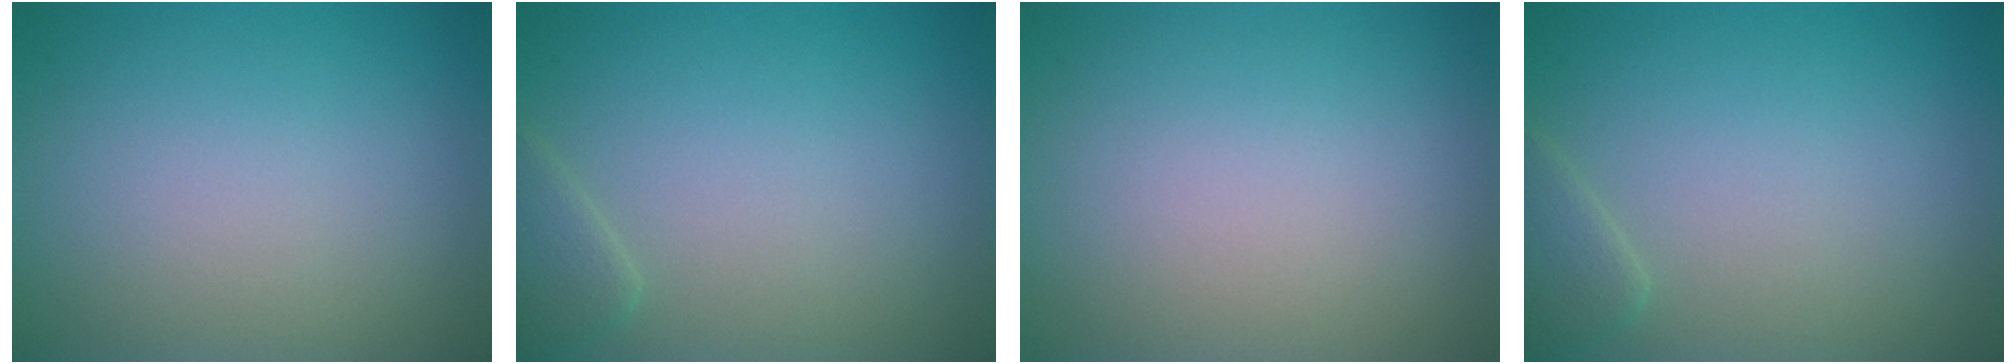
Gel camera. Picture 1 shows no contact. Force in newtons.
{"total": 1.5, "press": 1.5, "slide": 0.1}
{"total": 0.0}
{"total": 1.5, "press": 1.5, "slide": 0.1}